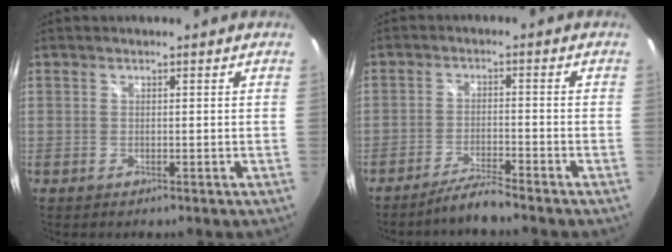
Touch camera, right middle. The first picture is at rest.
{"total": 4.6, "force": [-4.2, -0.7, 1.7], "torque": [-0.052, -0.002, -0.081]}